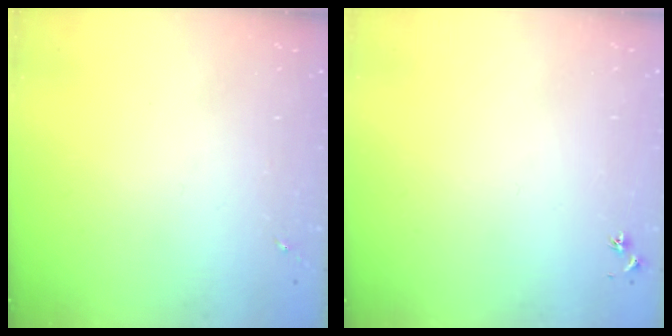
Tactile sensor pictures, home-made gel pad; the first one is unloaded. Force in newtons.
{"total": 3.0, "press": 2.9, "slide": 0.3}